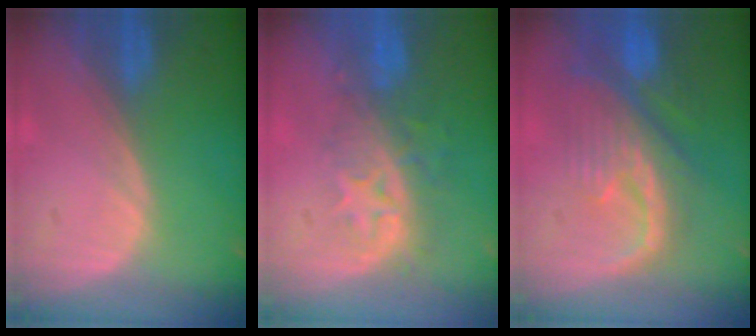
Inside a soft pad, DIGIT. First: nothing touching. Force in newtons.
{"total": 8.5, "press": 7.3, "slide": 4.4}
{"total": 10.1, "press": 9.0, "slide": 4.4}